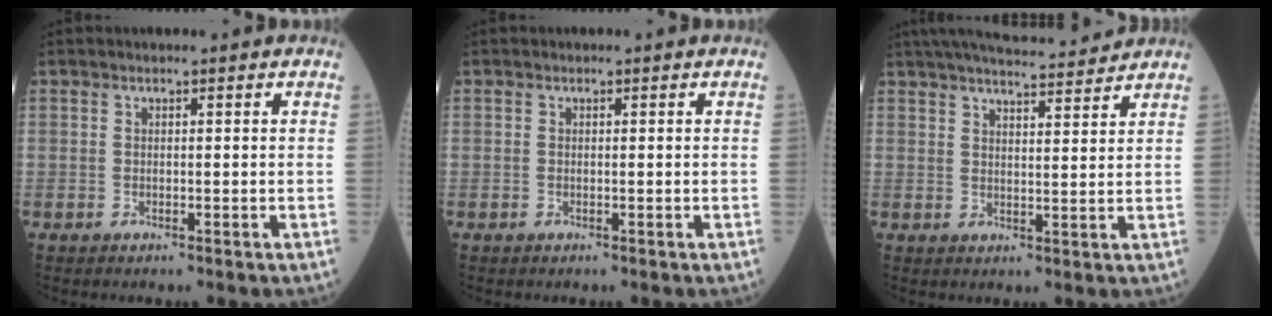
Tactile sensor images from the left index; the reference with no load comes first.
{"total": 0.0}
{"total": 13.4, "force": [12.2, 1.3, 5.3], "torque": [-0.088, 0.013, 0.173]}